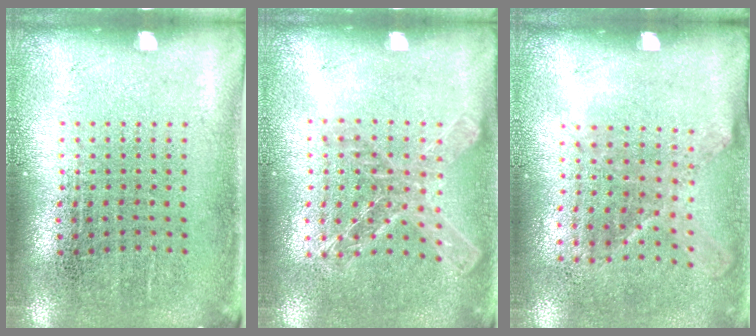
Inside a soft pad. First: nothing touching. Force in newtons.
{"total": 1.3, "press": 1.3, "slide": 0.3}
{"total": 1.2, "press": 0.9, "slide": 0.9}